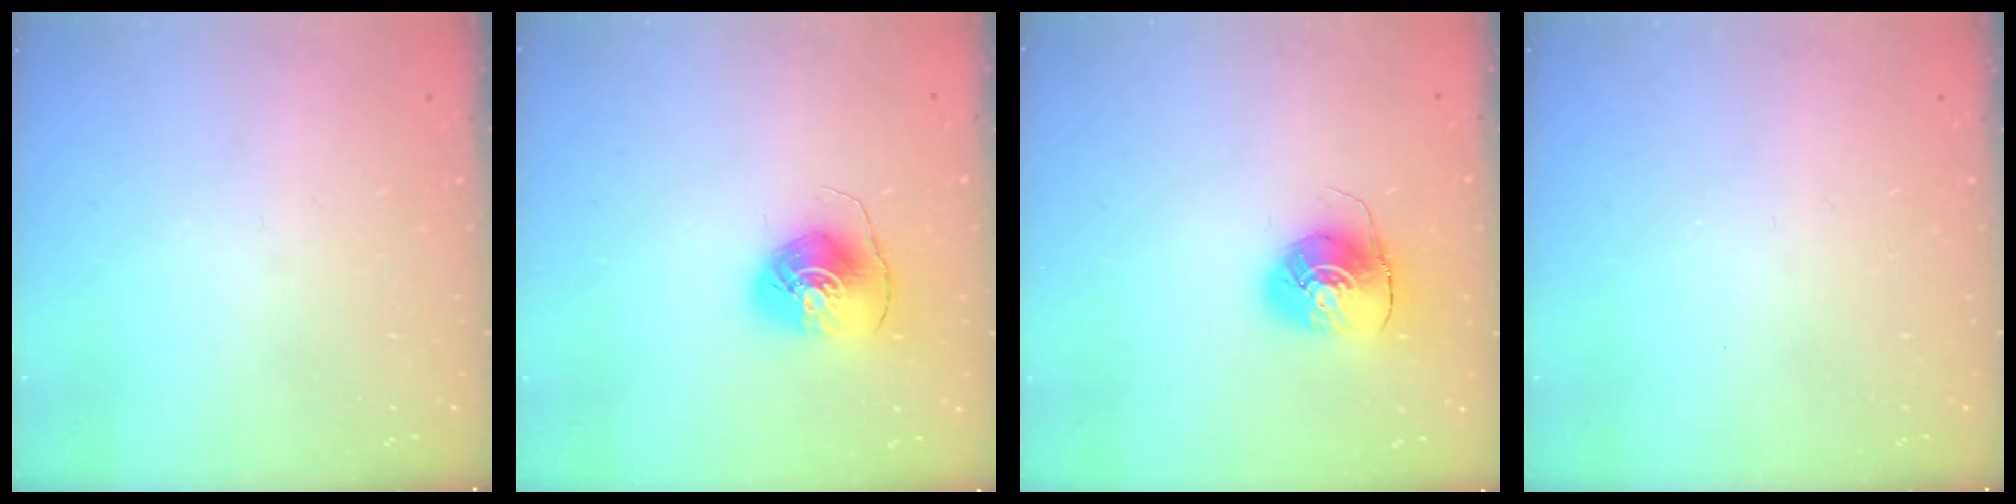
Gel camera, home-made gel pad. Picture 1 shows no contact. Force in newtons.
{"total": 7.6, "press": 7.6, "slide": 0.3}
{"total": 8.5, "press": 8.5, "slide": 0.1}
{"total": 0.0}